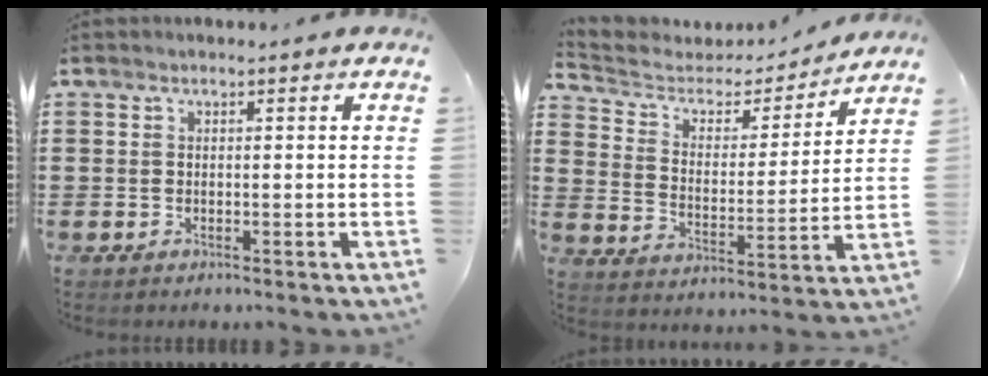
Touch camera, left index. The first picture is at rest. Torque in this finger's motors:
{"motor_torque": [2.14, 0.00, 0.04, 0.00]}